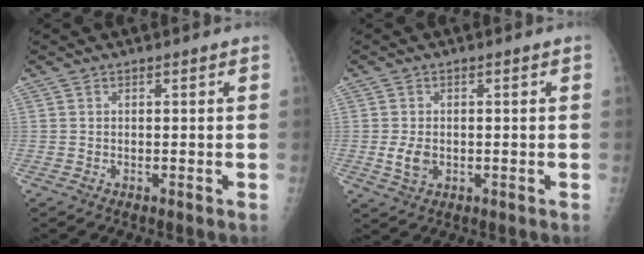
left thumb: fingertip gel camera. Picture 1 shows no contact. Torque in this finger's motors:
{"motor_torque": [-0.40, 0.19, 0.36, 0.25, 0.00]}